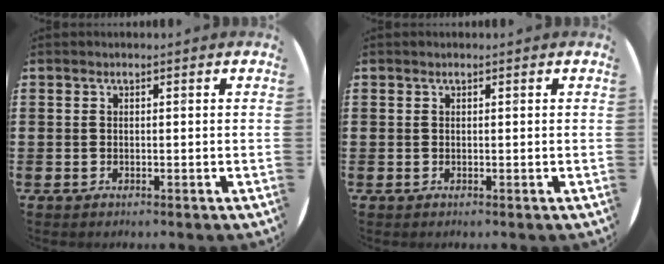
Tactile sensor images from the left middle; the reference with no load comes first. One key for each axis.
{"total": 0.0}